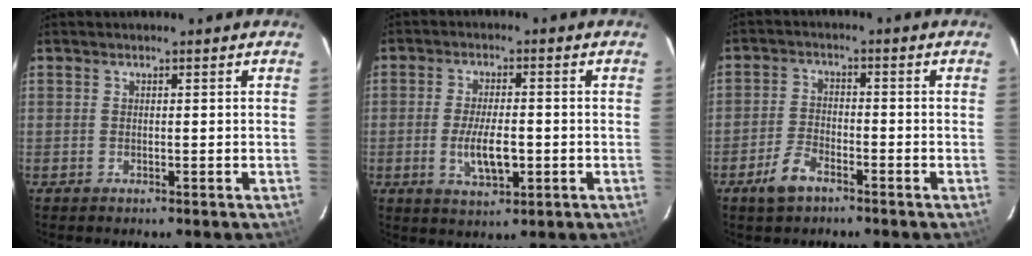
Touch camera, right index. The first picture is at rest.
{"total": 7.5, "force": [-1.7, 2.8, 6.8], "torque": [-0.135, -0.008, -0.026]}
{"total": 5.4, "force": [-3.8, 2.4, 3.1], "torque": [-0.079, 0.000, -0.071]}